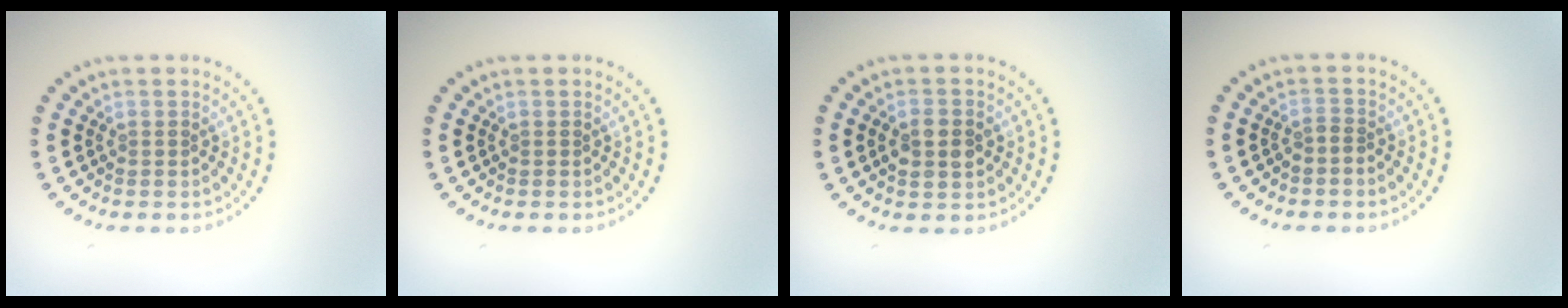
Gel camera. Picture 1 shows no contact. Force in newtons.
{"total": 0.0}
{"total": 2.9, "press": 2.9, "slide": 0.1}
{"total": 0.8, "press": 0.5, "slide": 0.7}